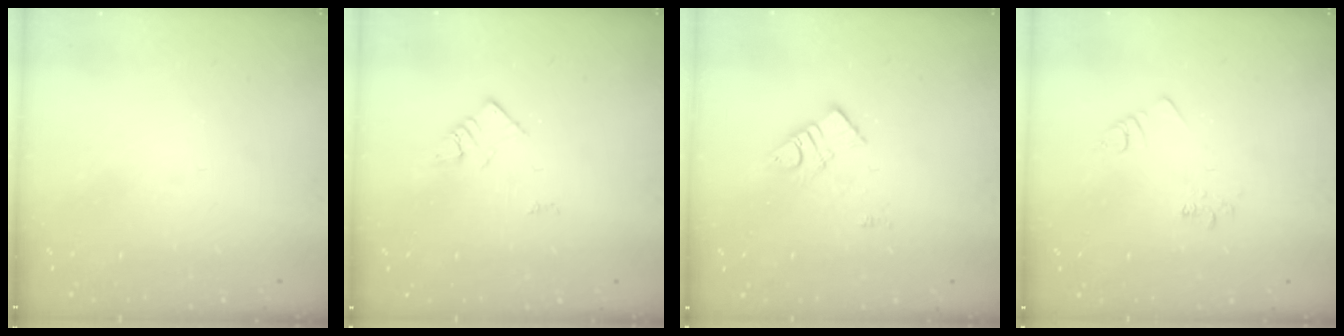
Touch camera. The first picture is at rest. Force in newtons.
{"total": 2.9, "press": 2.9, "slide": 0.2}
{"total": 7.2, "press": 7.2, "slide": 0.3}
{"total": 3.0, "press": 3.0, "slide": 0.5}